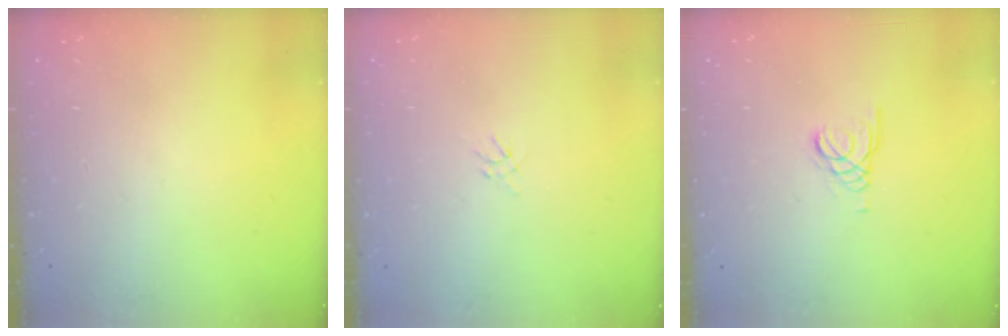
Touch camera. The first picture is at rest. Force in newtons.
{"total": 1.2, "press": 1.1, "slide": 0.5}
{"total": 1.5, "press": 1.4, "slide": 0.1}